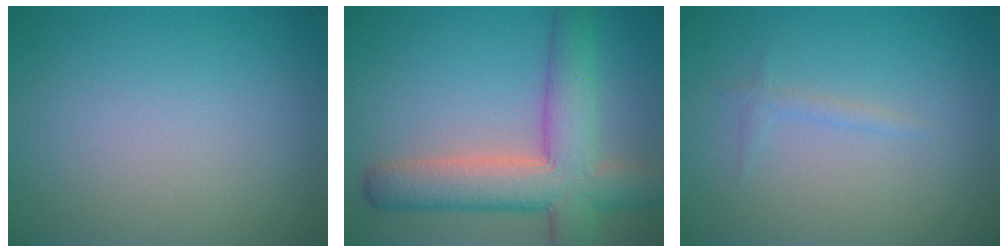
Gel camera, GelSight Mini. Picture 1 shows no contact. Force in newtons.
{"total": 8.4, "press": 8.4, "slide": 0.6}
{"total": 0.8, "press": 0.8, "slide": 0.1}